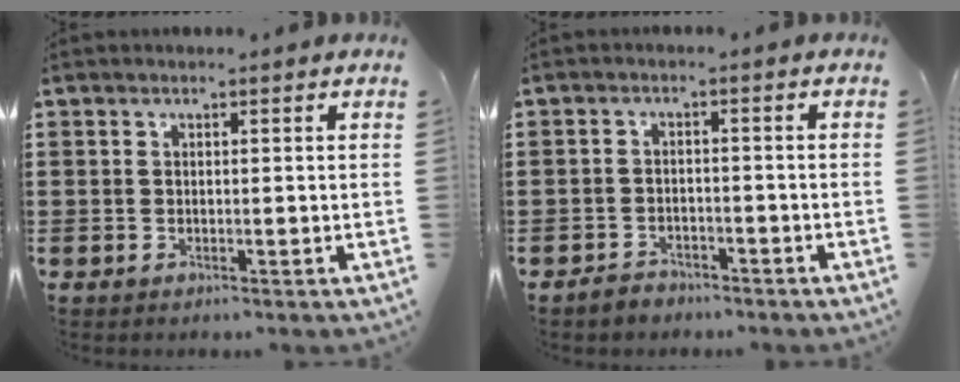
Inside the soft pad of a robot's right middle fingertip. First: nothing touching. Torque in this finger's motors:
{"motor_torque": [1.78, 0.36, -0.02, 0.00]}